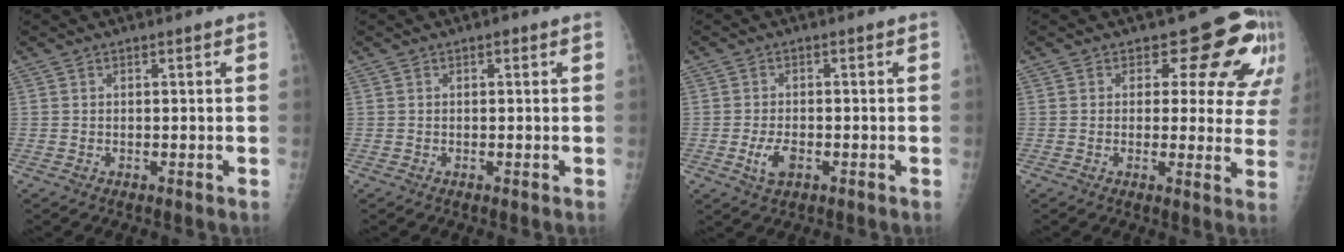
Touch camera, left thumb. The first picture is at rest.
{"total": 0.5, "force": [0.2, 0.4, 0.4], "torque": [0.000, 0.002, -0.001]}
{"total": 4.0, "force": [-1.4, 2.2, 3.0], "torque": [-0.058, 0.001, -0.022]}
{"total": 11.7, "force": [7.0, 6.9, 6.4], "torque": [-0.019, -0.032, 0.061]}